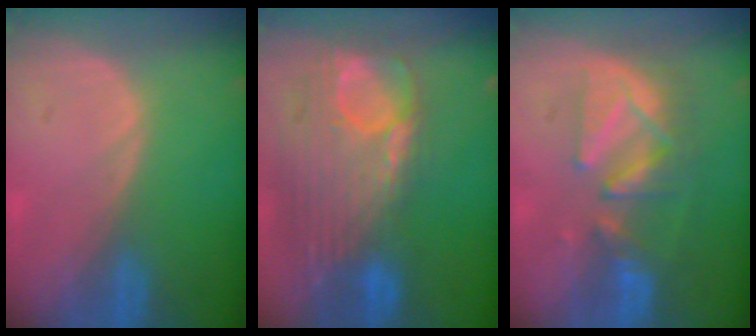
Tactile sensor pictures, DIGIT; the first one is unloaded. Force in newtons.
{"total": 12.7, "press": 10.7, "slide": 6.8}
{"total": 8.6, "press": 8.3, "slide": 2.0}